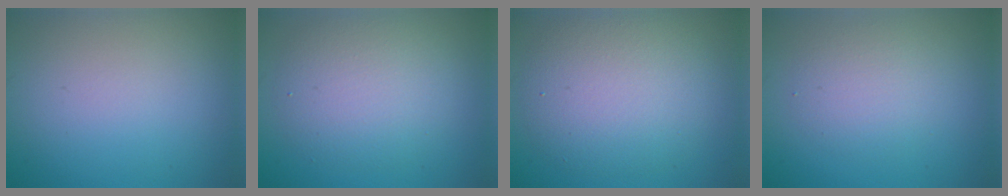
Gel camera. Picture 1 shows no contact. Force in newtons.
{"total": 4.5, "press": 4.4, "slide": 0.4}
{"total": 6.7, "press": 6.7, "slide": 0.2}
{"total": 2.7, "press": 2.7, "slide": 0.3}